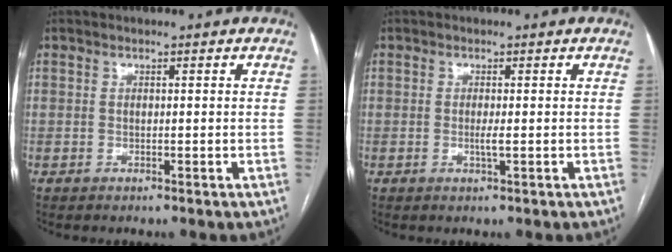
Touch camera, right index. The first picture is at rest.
{"total": 1.4, "force": [-0.3, -0.1, 1.3], "torque": [-0.030, -0.003, -0.004]}